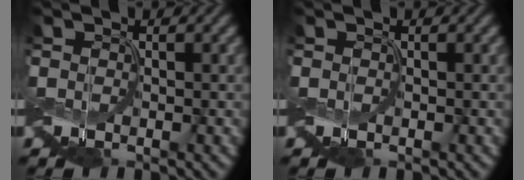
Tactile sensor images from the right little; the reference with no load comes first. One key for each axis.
{"total": 0.0}